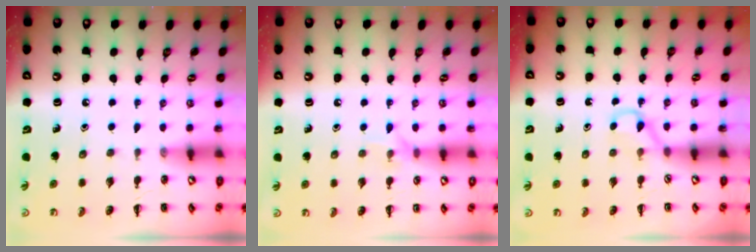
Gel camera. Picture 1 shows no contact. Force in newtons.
{"total": 5.9, "press": 5.8, "slide": 1.1}
{"total": 2.6, "press": 2.5, "slide": 0.9}